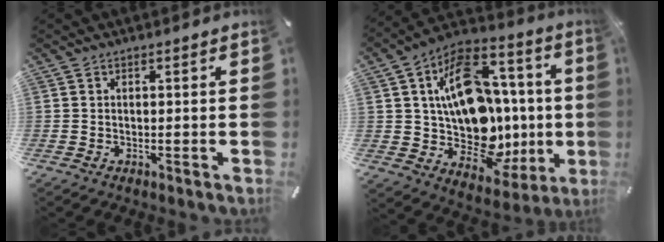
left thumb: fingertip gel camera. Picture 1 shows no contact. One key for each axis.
{"total": 21.6, "fx": 1.0, "fy": 15.6, "fz": 14.9, "tx": -0.250, "ty": -0.028, "tz": 0.029}